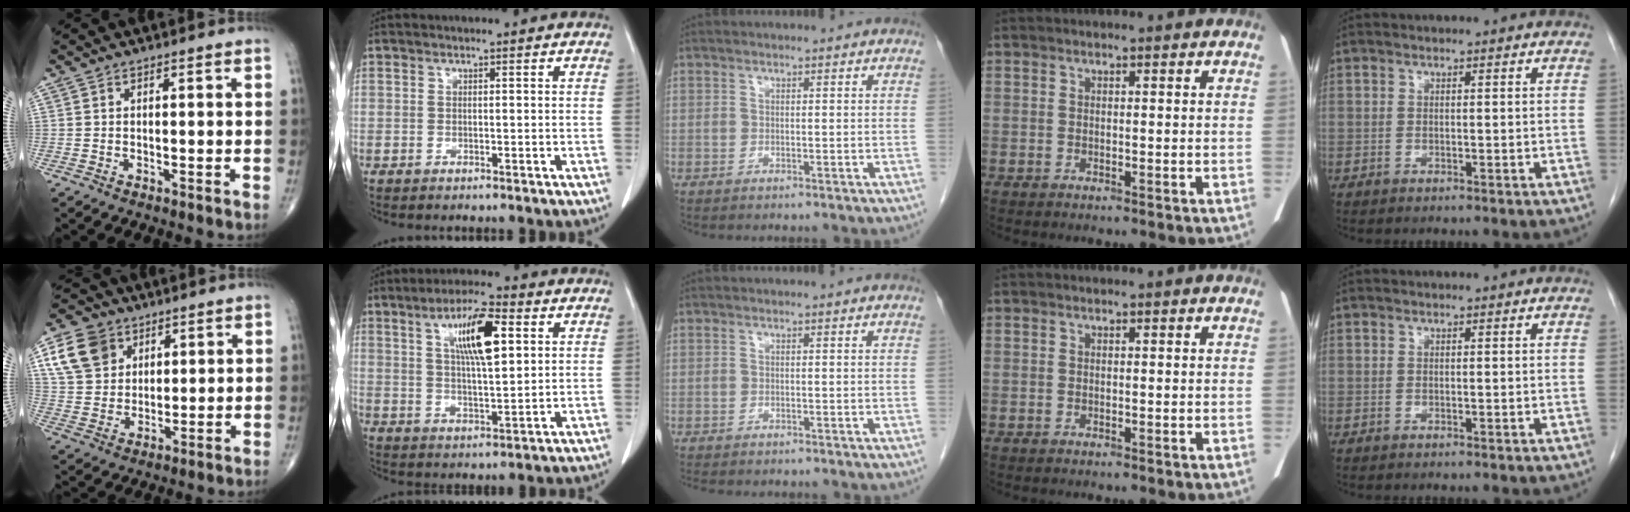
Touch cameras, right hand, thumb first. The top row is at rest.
{"thumb": {"total": 10.9, "force": [4.9, 8.3, 5.0], "torque": [-0.074, -0.008, 0.097]}, "index": {"total": 10.4, "force": [3.6, 2.2, 9.5], "torque": [-0.167, 0.009, 0.063]}, "middle": {"total": 5.5, "force": [-4.8, 1.5, 2.2], "torque": [-0.031, -0.008, -0.064]}}